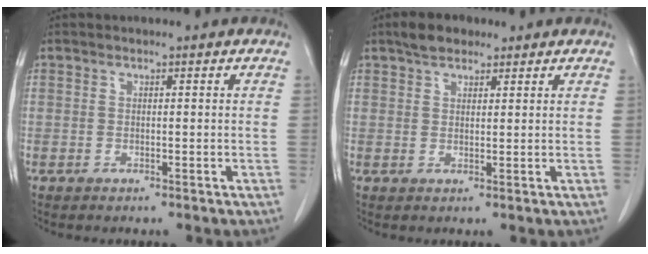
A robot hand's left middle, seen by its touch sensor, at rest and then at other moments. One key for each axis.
{"total": 3.7, "fx": 2.8, "fy": 1.8, "fz": 1.7, "tx": -0.035, "ty": 0.012, "tz": 0.048}